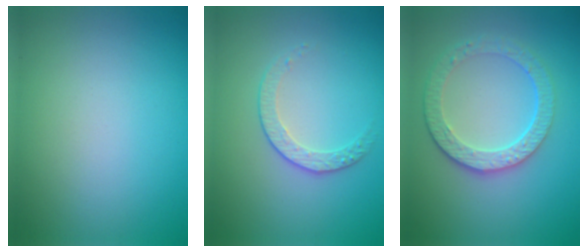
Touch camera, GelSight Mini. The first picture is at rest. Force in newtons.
{"total": 1.8, "press": 1.3, "slide": 1.3}
{"total": 4.3, "press": 3.3, "slide": 2.7}